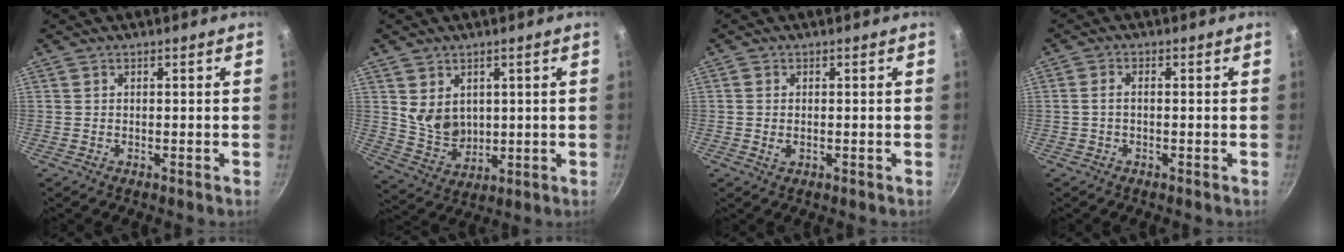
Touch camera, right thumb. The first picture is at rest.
{"total": 7.6, "force": [2.0, 5.9, 4.4], "torque": [-0.060, -0.022, 0.053]}
{"total": 1.7, "force": [-0.2, 1.1, 1.4], "torque": [-0.027, -0.001, -0.004]}
{"total": 1.8, "force": [-0.3, 0.9, 1.5], "torque": [-0.040, 0.012, -0.009]}